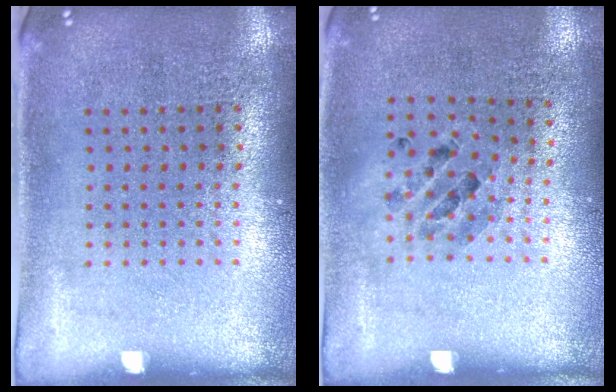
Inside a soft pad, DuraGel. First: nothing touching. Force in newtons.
{"total": 0.8, "press": 0.8, "slide": 0.0}